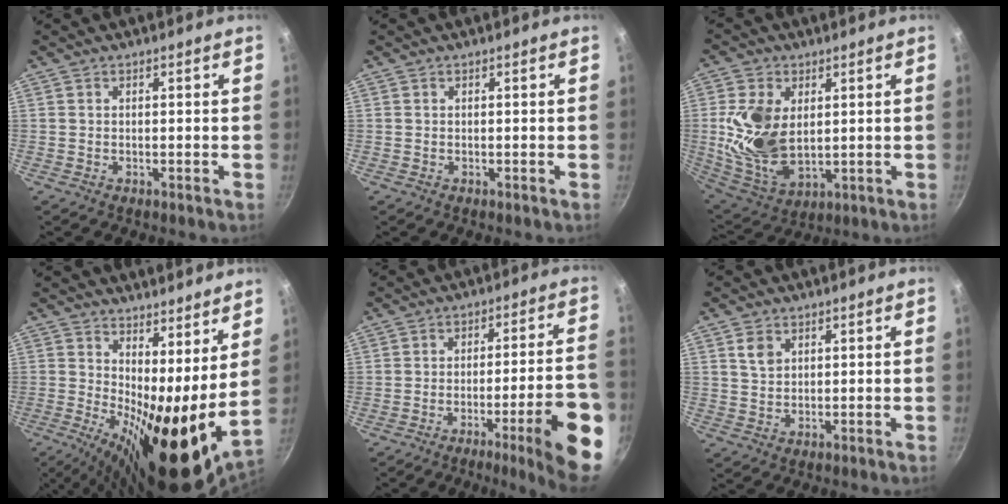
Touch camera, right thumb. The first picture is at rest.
{"total": 0.0}
{"total": 14.4, "force": [2.1, 9.1, 11.0], "torque": [-0.204, -0.026, 0.052]}
{"total": 17.8, "force": [4.7, 5.9, 16.1], "torque": [-0.229, -0.046, 0.073]}
{"total": 16.2, "force": [-6.9, 2.2, 14.5], "torque": [-0.185, 0.034, -0.087]}
{"total": 3.3, "force": [1.4, 2.4, 1.8], "torque": [-0.023, -0.002, 0.031]}